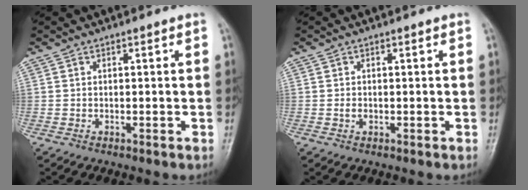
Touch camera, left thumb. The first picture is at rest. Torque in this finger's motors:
{"motor_torque": [0.30, -0.05, 0.55, 0.13, 0.00]}